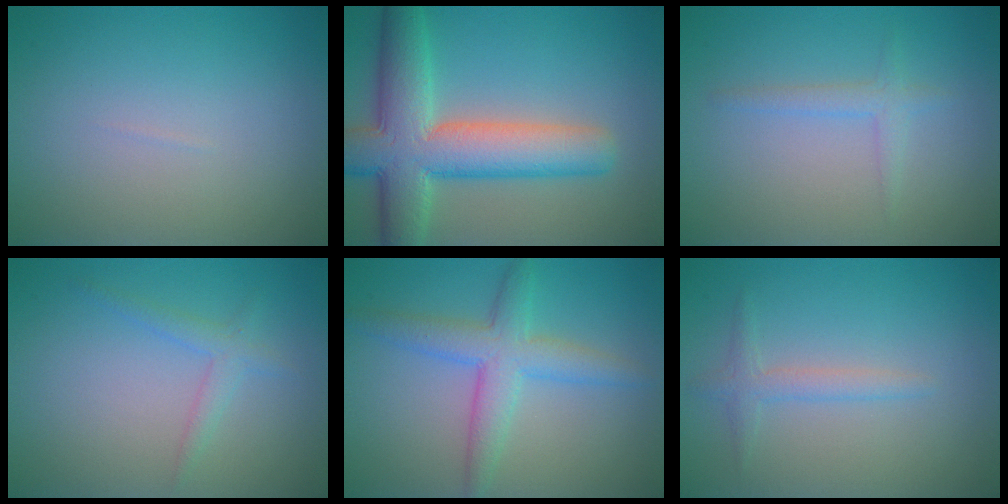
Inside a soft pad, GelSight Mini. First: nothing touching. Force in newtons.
{"total": 9.6, "press": 9.6, "slide": 0.3}
{"total": 1.5, "press": 1.5, "slide": 0.0}
{"total": 1.6, "press": 1.6, "slide": 0.2}
{"total": 4.4, "press": 4.4, "slide": 0.2}
{"total": 1.7, "press": 1.7, "slide": 0.1}